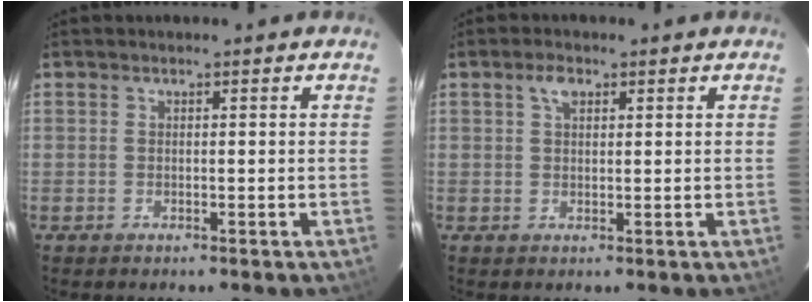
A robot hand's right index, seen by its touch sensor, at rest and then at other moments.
{"total": 2.5, "force": [1.2, 1.4, 1.7], "torque": [-0.031, 0.009, 0.022]}